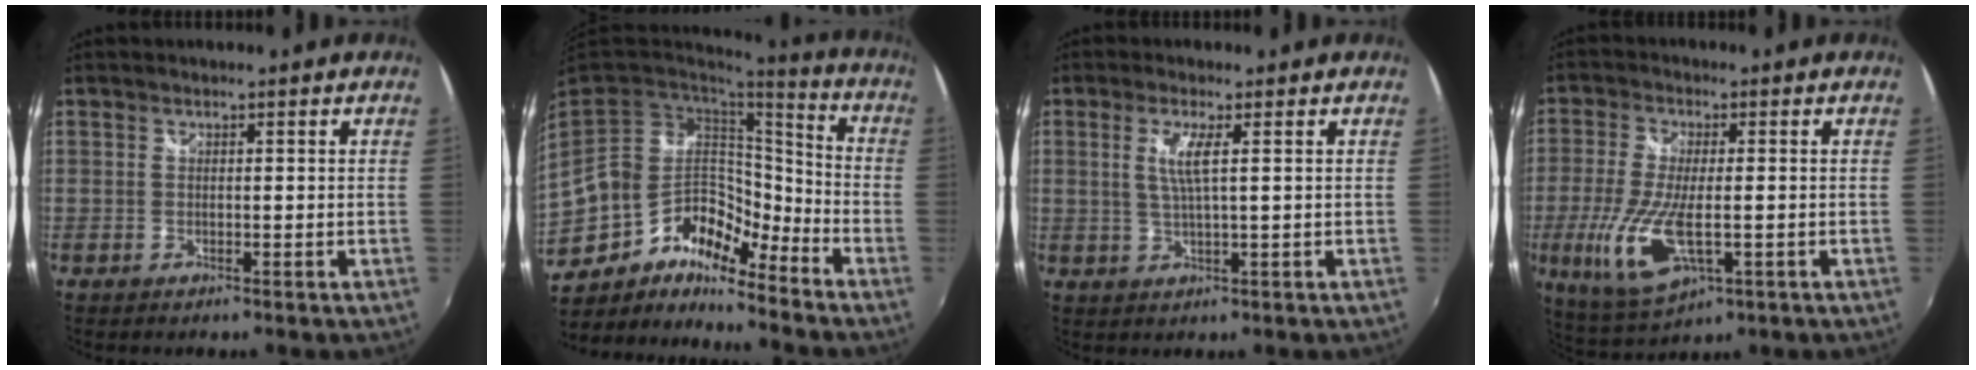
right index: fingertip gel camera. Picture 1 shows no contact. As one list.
[{"total": 18.5, "force": [-9.8, 12.6, 9.3], "torque": [-0.215, 0.001, -0.180]}, {"total": 3.9, "force": [1.0, 0.0, 3.8], "torque": [-0.076, -0.004, 0.019]}, {"total": 12.5, "force": [-3.1, 4.4, 11.3], "torque": [-0.241, -0.022, -0.052]}]